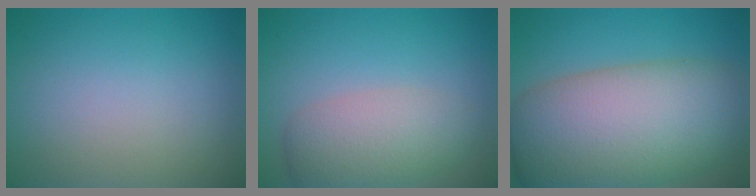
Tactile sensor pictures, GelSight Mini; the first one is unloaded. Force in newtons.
{"total": 4.8, "press": 4.8, "slide": 0.2}
{"total": 13.6, "press": 13.6, "slide": 0.7}